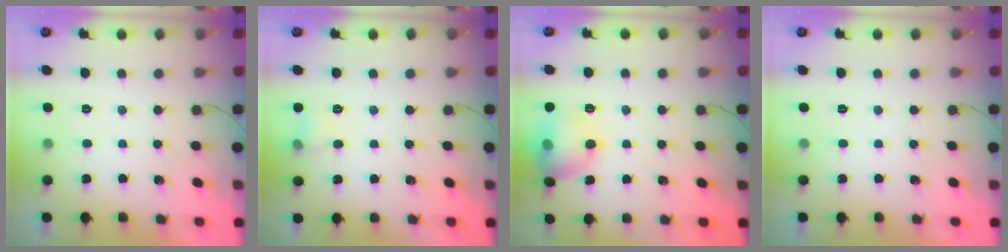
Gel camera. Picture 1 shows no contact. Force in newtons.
{"total": 7.2, "press": 4.4, "slide": 5.7}
{"total": 15.6, "press": 13.8, "slide": 7.4}
{"total": 0.0}